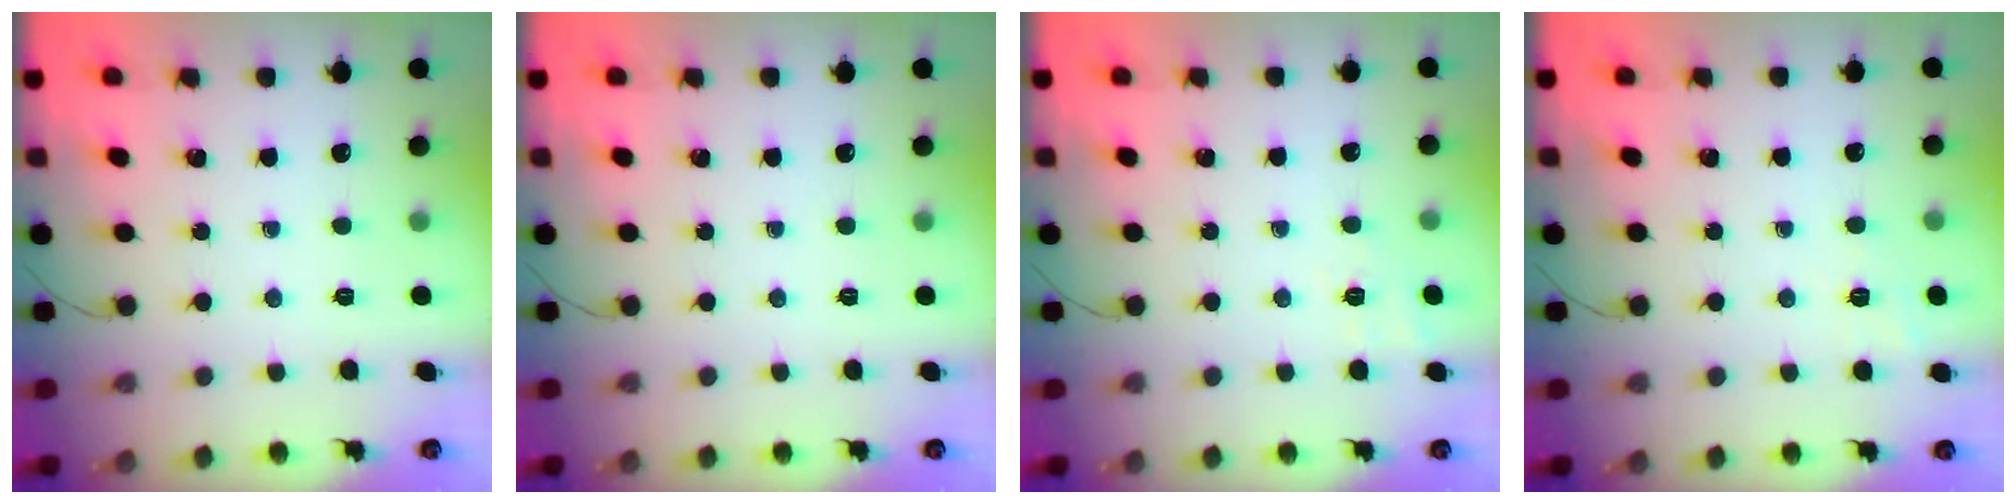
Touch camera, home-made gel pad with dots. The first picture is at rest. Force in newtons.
{"total": 0.0}
{"total": 2.2, "press": 1.3, "slide": 1.8}
{"total": 1.9, "press": 0.0, "slide": 1.9}